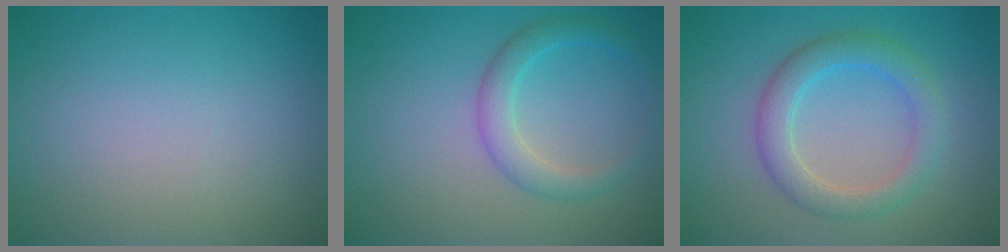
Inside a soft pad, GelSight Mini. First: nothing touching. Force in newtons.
{"total": 2.7, "press": 2.7, "slide": 0.1}
{"total": 3.7, "press": 3.7, "slide": 0.2}